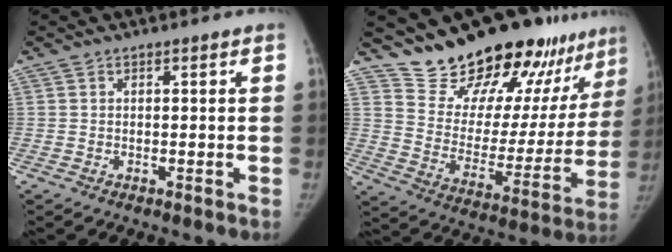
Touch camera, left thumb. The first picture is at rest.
{"total": 26.1, "force": [21.9, 9.1, 10.8], "torque": [-0.122, -0.137, 0.311]}